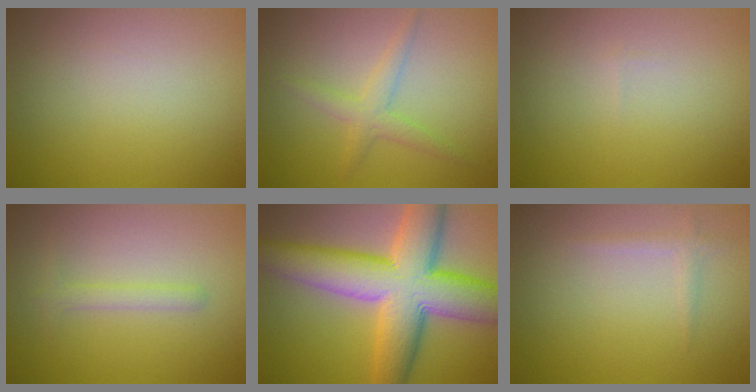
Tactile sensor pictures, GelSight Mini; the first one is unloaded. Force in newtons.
{"total": 2.0, "press": 2.0, "slide": 0.1}
{"total": 0.0}
{"total": 1.3, "press": 1.3, "slide": 0.1}
{"total": 12.2, "press": 12.2, "slide": 0.4}
{"total": 0.9, "press": 0.9, "slide": 0.0}